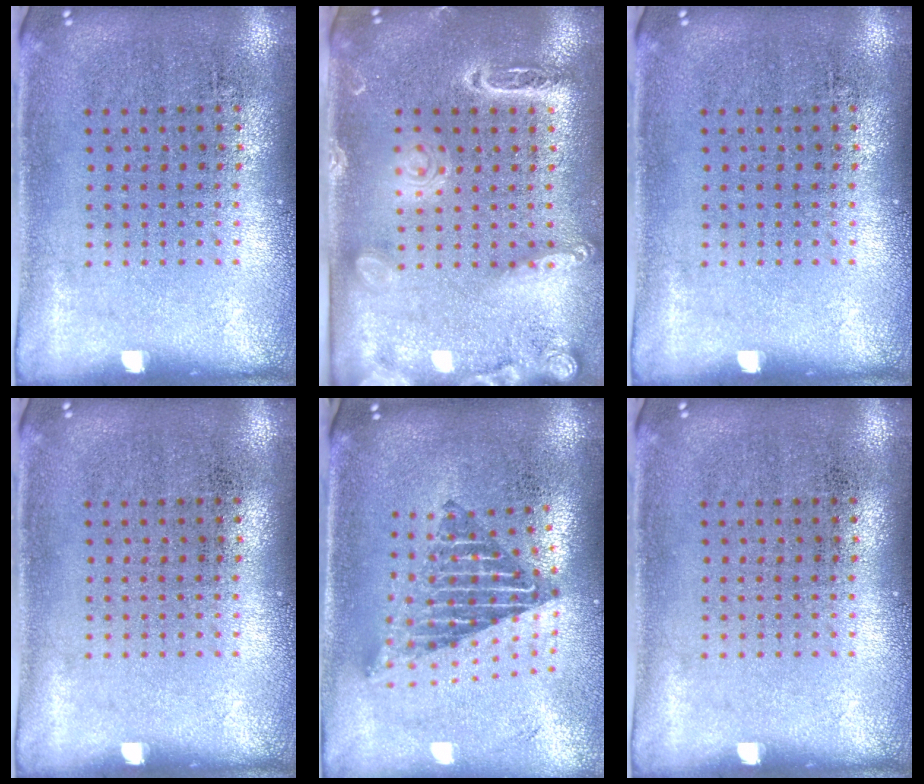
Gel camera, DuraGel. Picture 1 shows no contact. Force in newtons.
{"total": 2.1, "press": 1.9, "slide": 0.9}
{"total": 0.0}
{"total": 0.0}
{"total": 2.2, "press": 1.6, "slide": 1.4}
{"total": 0.0}